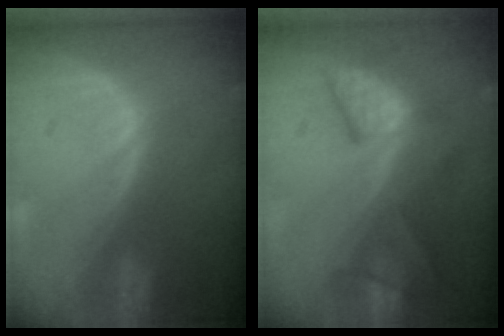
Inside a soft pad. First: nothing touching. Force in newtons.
{"total": 7.6, "press": 7.5, "slide": 1.1}